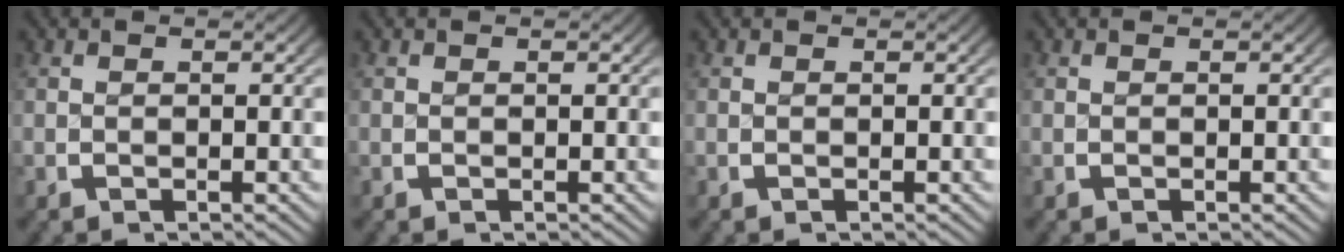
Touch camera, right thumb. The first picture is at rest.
{"total": 0.0}
{"total": 0.0}
{"total": 0.0}